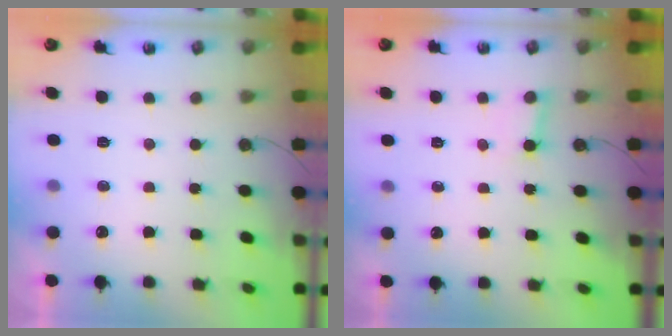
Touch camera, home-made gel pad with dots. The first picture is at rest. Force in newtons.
{"total": 3.7, "press": 3.7, "slide": 0.2}